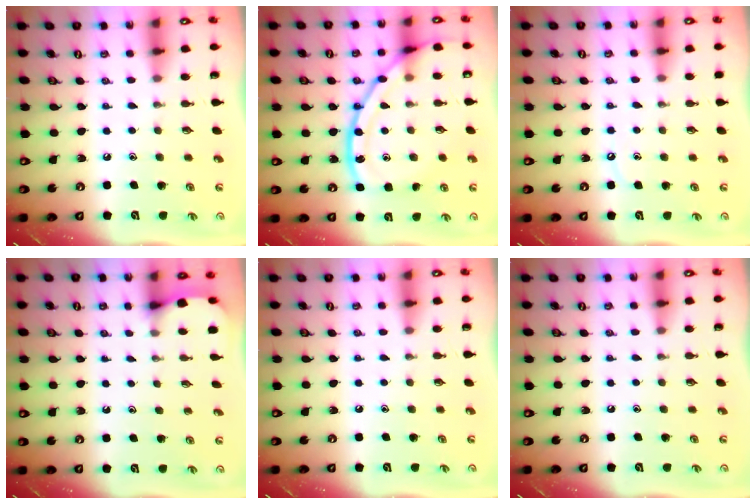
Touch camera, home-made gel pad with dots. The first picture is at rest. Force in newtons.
{"total": 17.7, "press": 17.7, "slide": 1.1}
{"total": 3.3, "press": 3.3, "slide": 0.4}
{"total": 2.6, "press": 2.6, "slide": 0.4}
{"total": 0.0}
{"total": 0.0}